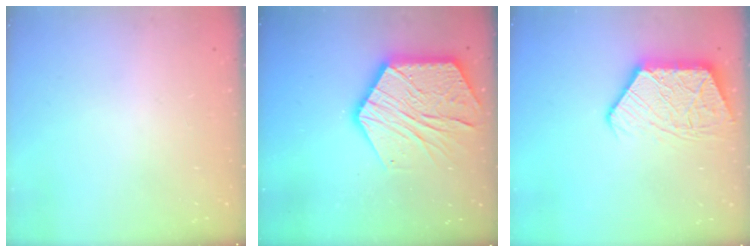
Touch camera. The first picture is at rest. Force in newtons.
{"total": 21.0, "press": 20.9, "slide": 1.6}
{"total": 12.8, "press": 12.7, "slide": 1.2}